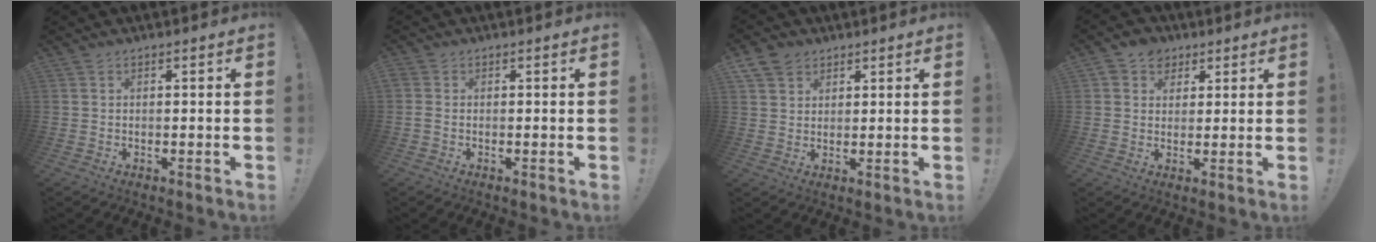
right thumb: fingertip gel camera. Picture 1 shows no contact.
{"total": 1.5, "force": [-0.2, 0.8, 1.3], "torque": [-0.023, 0.003, -0.001]}
{"total": 5.9, "force": [3.7, 4.4, 1.5], "torque": [-0.024, -0.017, 0.073]}
{"total": 5.8, "force": [2.4, 5.1, 1.2], "torque": [-0.018, -0.012, 0.047]}